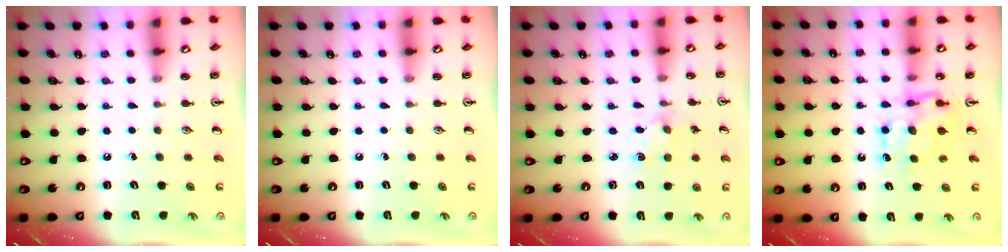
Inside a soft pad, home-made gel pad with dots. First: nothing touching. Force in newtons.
{"total": 0.0}
{"total": 2.0, "press": 2.0, "slide": 0.4}
{"total": 6.8, "press": 6.8, "slide": 0.3}